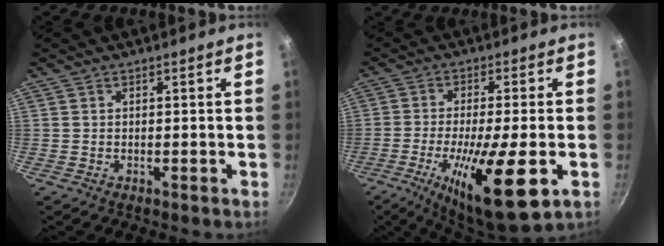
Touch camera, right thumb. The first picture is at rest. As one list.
[{"total": 17.6, "force": [-6.0, 4.2, 16.1], "torque": [-0.265, 0.000, -0.096]}]